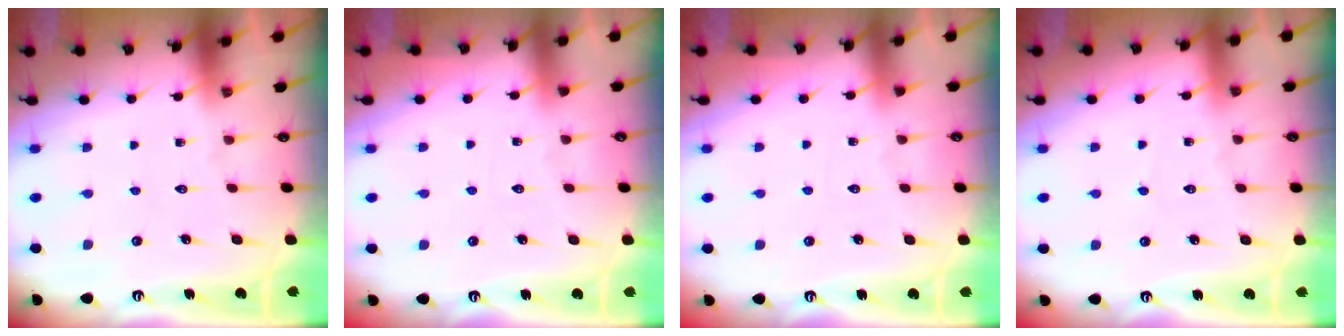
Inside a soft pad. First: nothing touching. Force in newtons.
{"total": 2.2, "press": 2.2, "slide": 0.3}
{"total": 2.2, "press": 2.2, "slide": 0.3}
{"total": 2.9, "press": 2.9, "slide": 0.4}